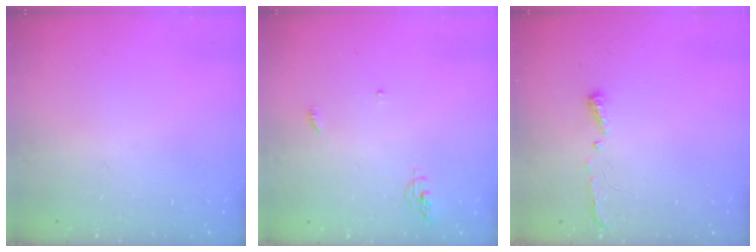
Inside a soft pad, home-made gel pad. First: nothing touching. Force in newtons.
{"total": 7.8, "press": 4.6, "slide": 6.3}
{"total": 4.1, "press": 4.0, "slide": 0.6}